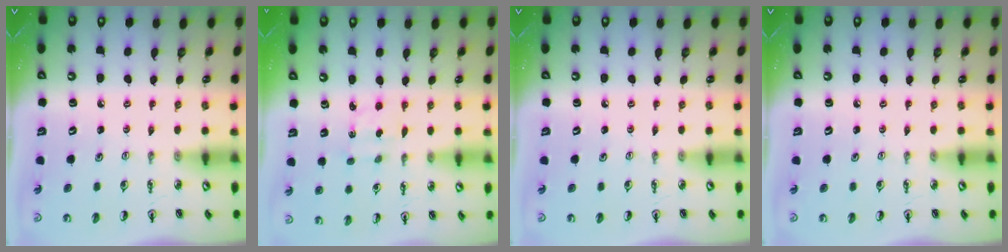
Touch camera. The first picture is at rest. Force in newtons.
{"total": 2.2, "press": 2.1, "slide": 0.6}
{"total": 0.0}
{"total": 0.0}